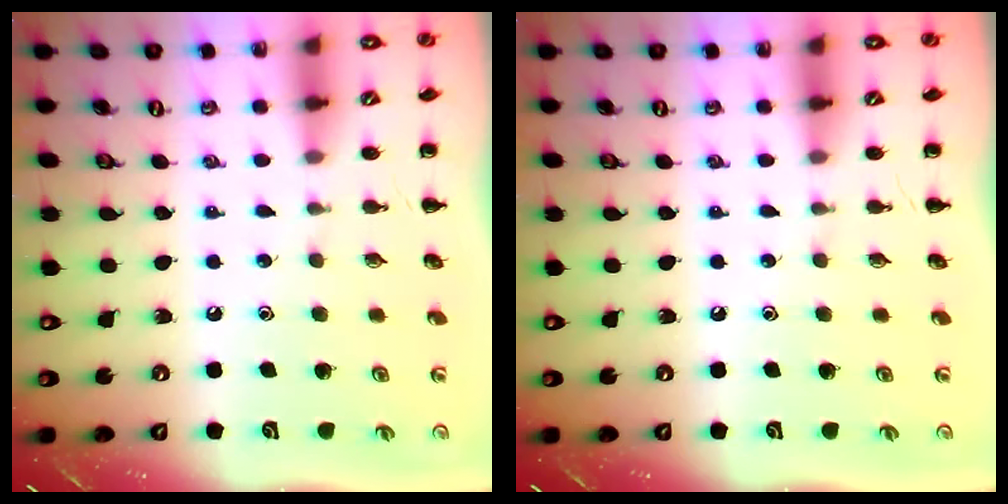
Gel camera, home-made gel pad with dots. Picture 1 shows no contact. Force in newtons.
{"total": 0.0}